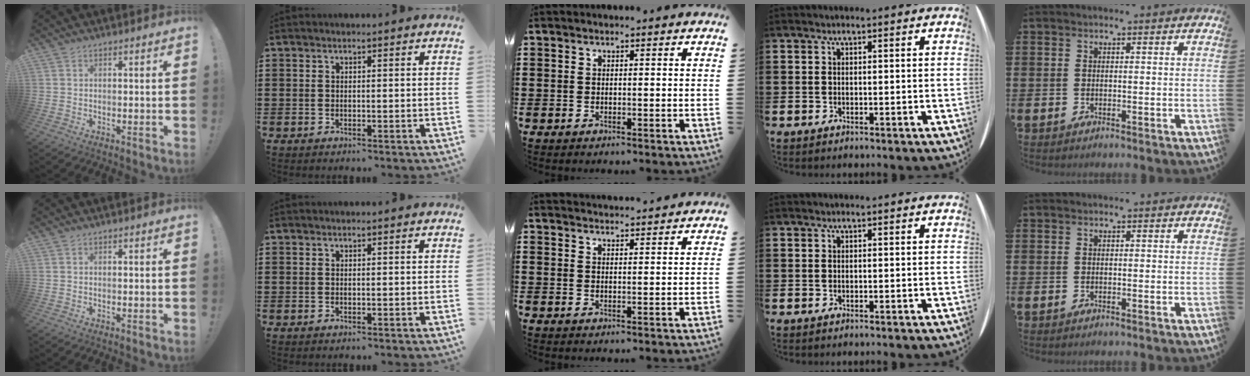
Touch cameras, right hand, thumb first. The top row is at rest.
{"middle": {"total": 2.2, "force": [2.2, -0.3, -0.3], "torque": [-0.001, -0.004, 0.043]}}